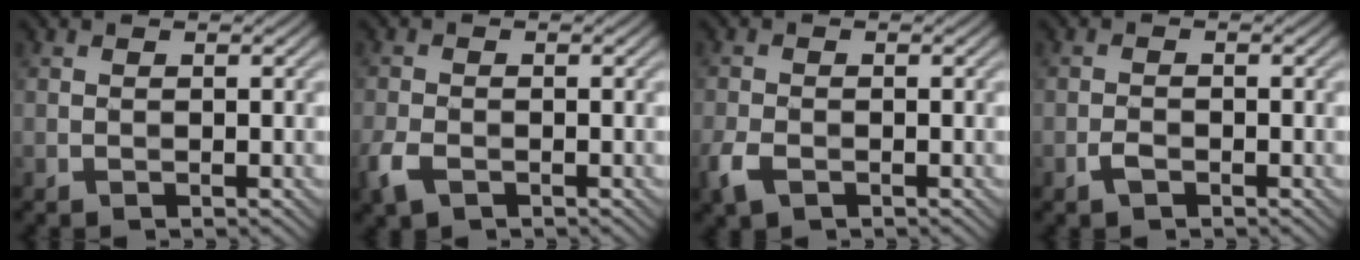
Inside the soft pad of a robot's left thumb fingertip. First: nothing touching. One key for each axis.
{"total": 3.2, "fx": -1.7, "fy": 1.7, "fz": 2.0, "tx": -0.054, "ty": -0.007, "tz": -0.040}
{"total": 3.1, "fx": -1.6, "fy": 1.8, "fz": 2.0, "tx": -0.052, "ty": -0.007, "tz": -0.039}
{"total": 1.4, "fx": -1.0, "fy": 0.6, "fz": 0.9, "tx": -0.020, "ty": 0.000, "tz": -0.021}